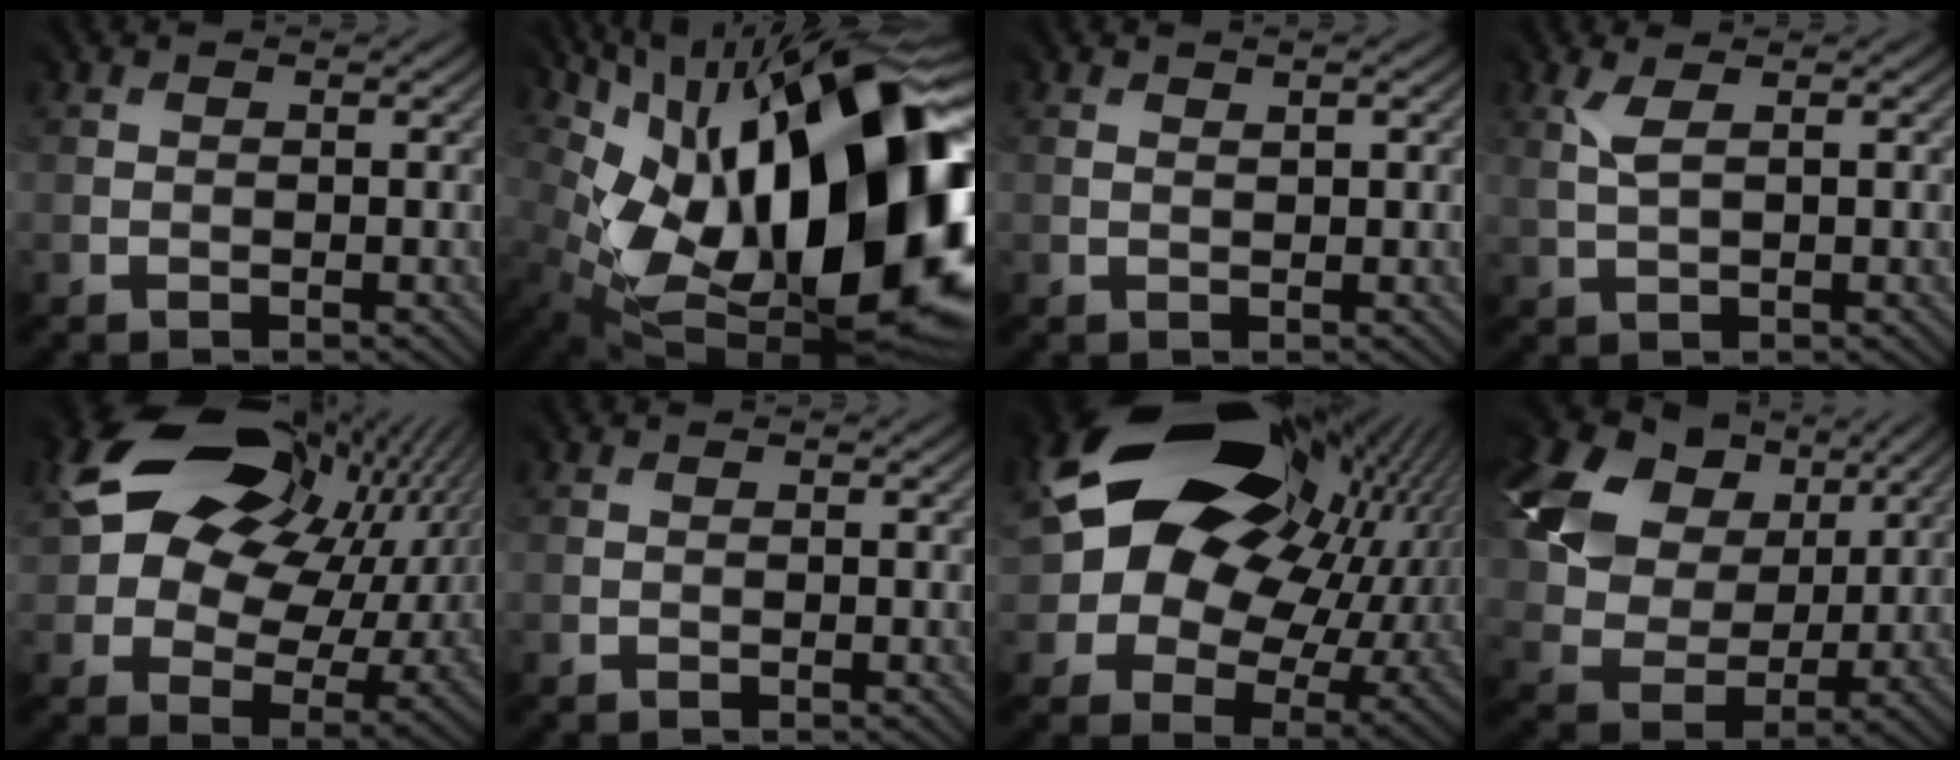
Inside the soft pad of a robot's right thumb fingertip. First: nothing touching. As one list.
[{"total": 20.9, "force": [1.8, 9.0, 18.8], "torque": [-0.341, -0.008, 0.034]}, {"total": 0.7, "force": [0.6, -0.2, 0.3], "torque": [-0.010, 0.001, 0.017]}, {"total": 1.7, "force": [1.0, 0.0, 1.4], "torque": [-0.046, 0.003, 0.026]}, {"total": 16.3, "force": [5.4, 10.6, 11.1], "torque": [-0.219, 0.014, 0.100]}, {"total": 0.0}, {"total": 18.9, "force": [5.7, 12.9, 12.5], "torque": [-0.229, 0.011, 0.103]}, {"total": 15.1, "force": [6.5, 10.6, 8.6], "torque": [-0.218, 0.027, 0.127]}]